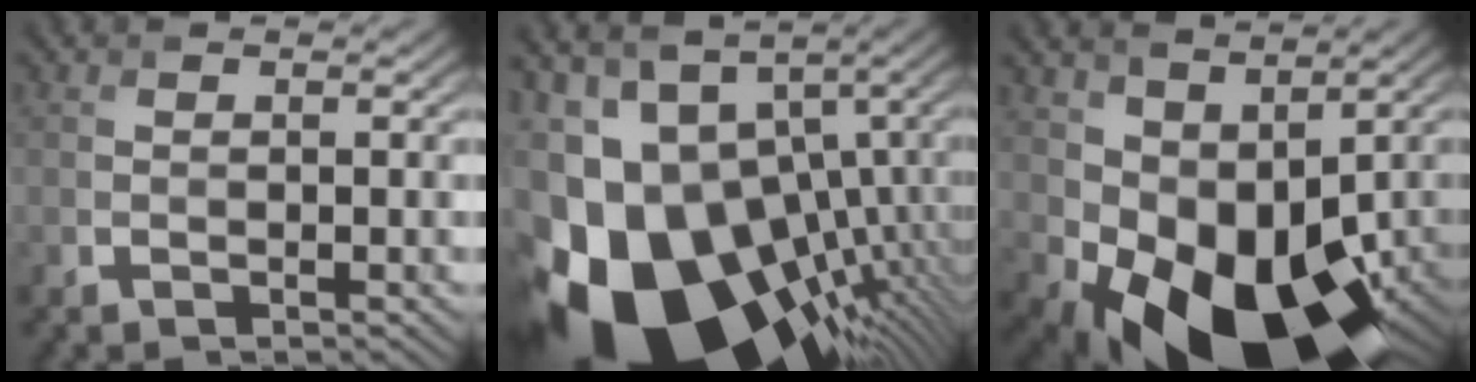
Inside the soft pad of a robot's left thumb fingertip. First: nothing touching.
{"total": 19.1, "force": [-6.0, 12.2, 13.4], "torque": [-0.240, -0.017, -0.077]}
{"total": 13.5, "force": [-0.4, 8.9, 10.1], "torque": [-0.176, -0.033, 0.018]}